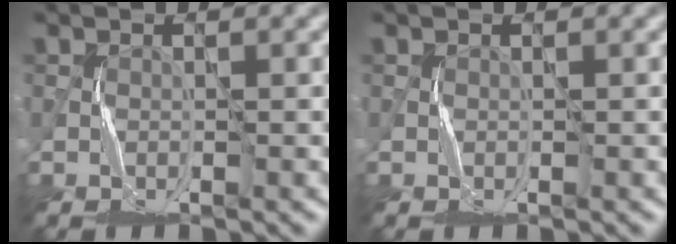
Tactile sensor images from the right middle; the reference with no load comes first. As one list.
[{"total": 0.0}]